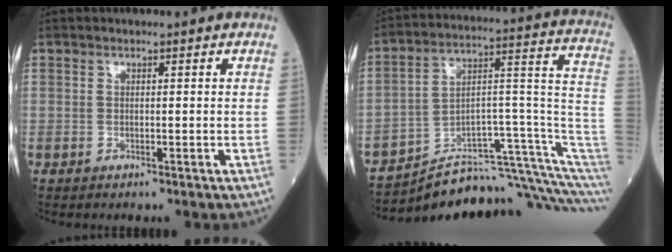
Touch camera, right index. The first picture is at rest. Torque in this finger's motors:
{"motor_torque": [-1.19, -0.95, -1.06, -0.21]}